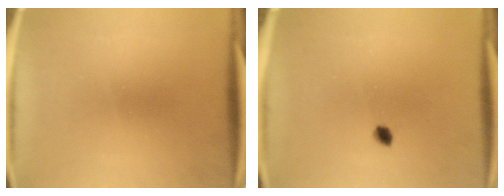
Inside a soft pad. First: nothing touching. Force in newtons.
{"total": 1.5}